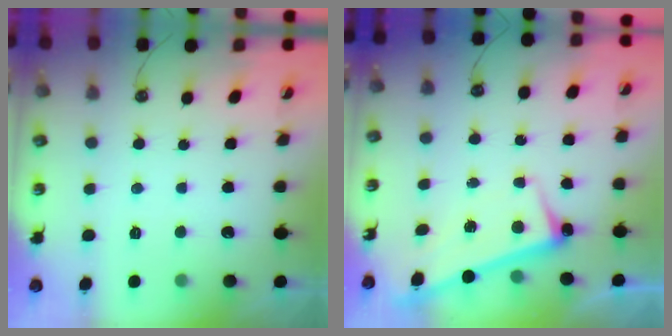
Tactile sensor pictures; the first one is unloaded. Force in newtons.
{"total": 2.4, "press": 2.3, "slide": 0.5}